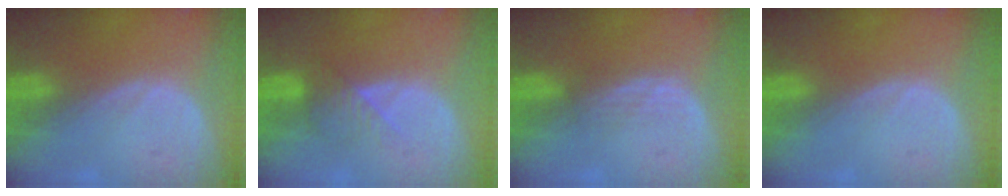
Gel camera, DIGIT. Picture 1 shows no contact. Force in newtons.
{"total": 3.6, "press": 3.3, "slide": 1.3}
{"total": 2.1, "press": 2.1, "slide": 0.3}
{"total": 0.0}